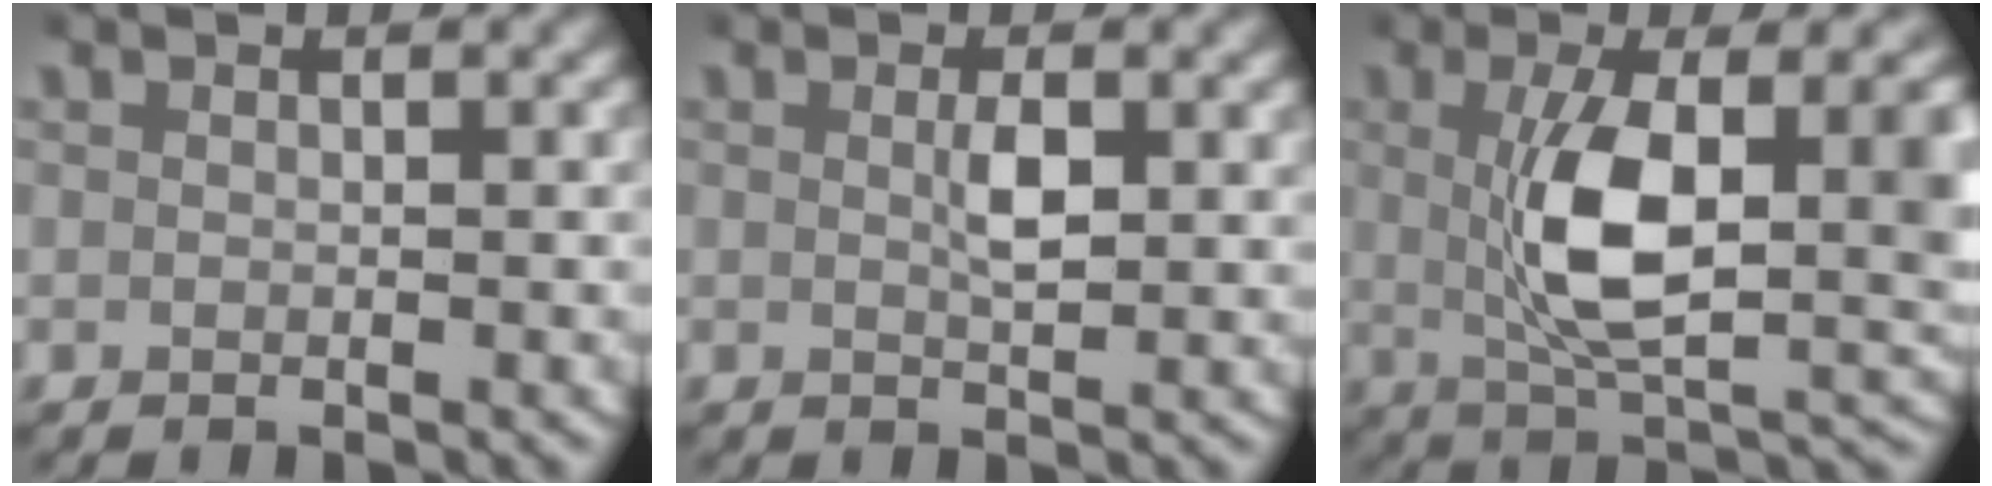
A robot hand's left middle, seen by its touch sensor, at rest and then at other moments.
{"total": 1.9, "force": [0.5, 0.5, 1.8], "torque": [-0.038, -0.007, 0.011]}
{"total": 9.3, "force": [0.3, 3.6, 8.6], "torque": [-0.139, -0.008, 0.010]}